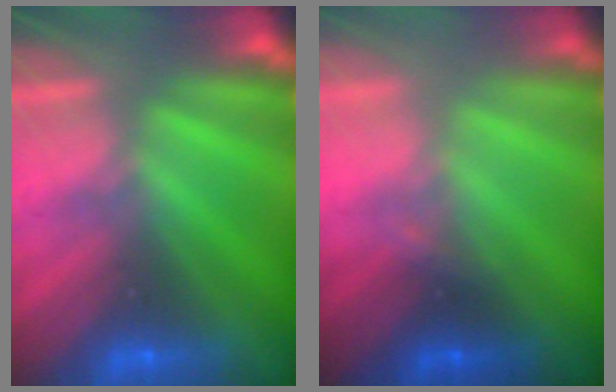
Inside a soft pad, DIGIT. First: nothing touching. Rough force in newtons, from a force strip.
{"total": 1.6}